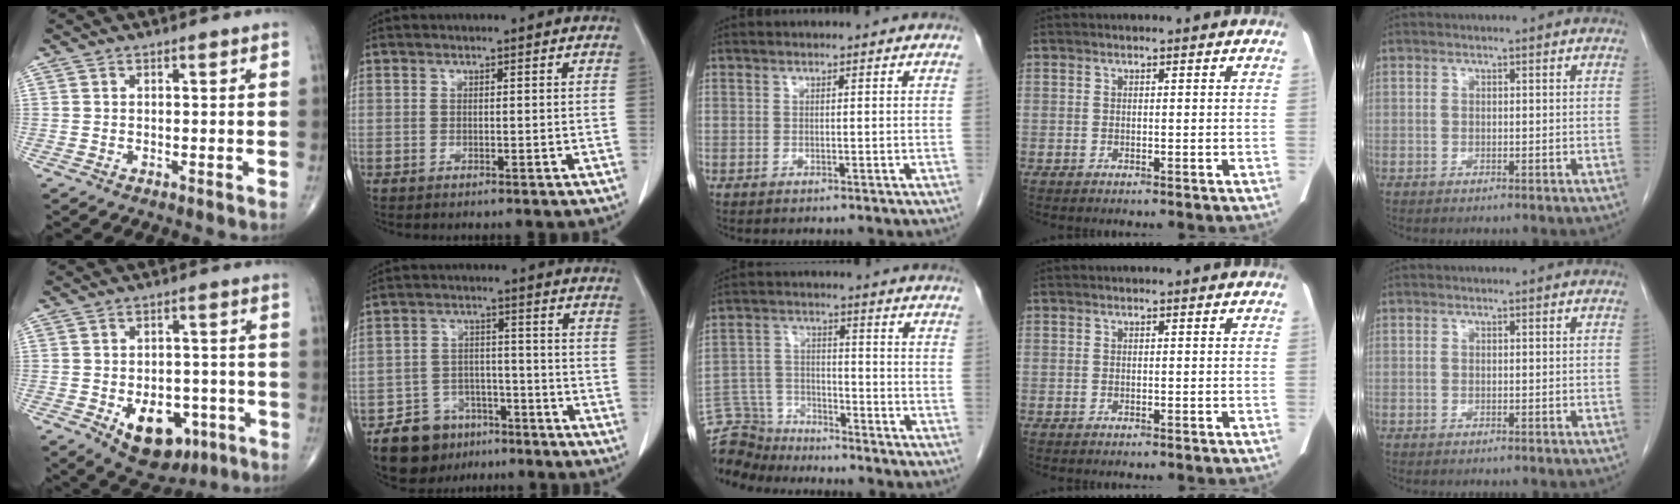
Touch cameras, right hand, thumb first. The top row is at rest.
{"thumb": {"total": 12.4, "force": [-4.9, 7.8, 8.3], "torque": [-0.089, 0.020, -0.058]}, "index": {"total": 8.5, "force": [-6.0, 5.8, 1.9], "torque": [-0.030, 0.017, -0.094]}, "middle": {"total": 10.1, "force": [-9.6, 2.9, 0.0], "torque": [-0.009, 0.022, -0.179]}}